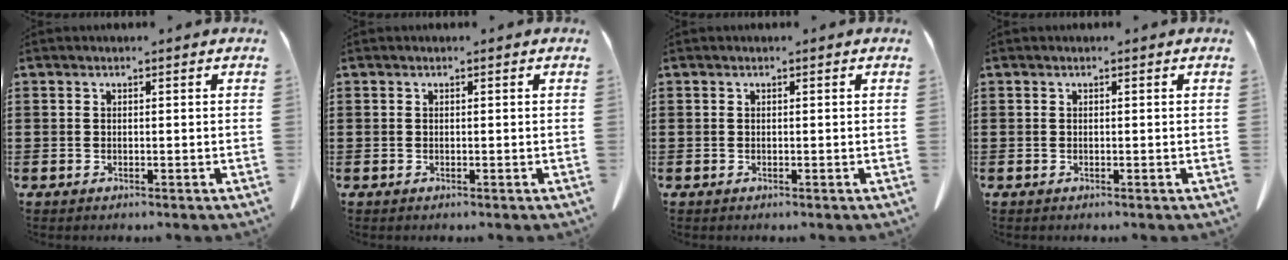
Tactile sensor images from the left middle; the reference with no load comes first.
{"total": 0.0}
{"total": 0.0}
{"total": 0.0}